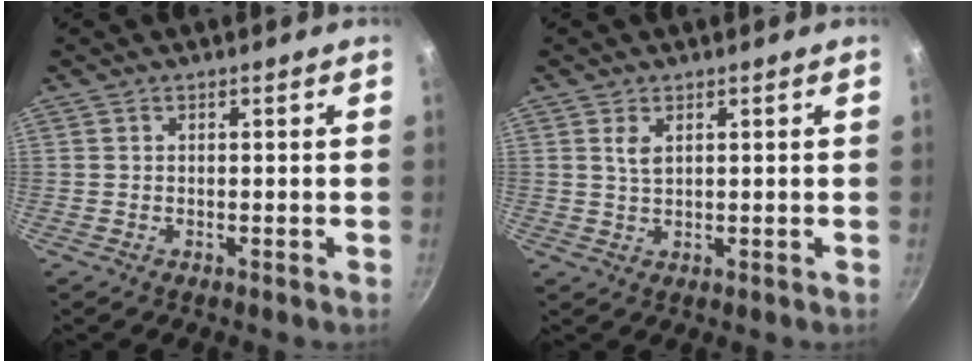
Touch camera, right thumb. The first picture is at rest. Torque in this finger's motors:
{"motor_torque": [-0.06, -0.23, 0.57, 0.00, 0.11]}